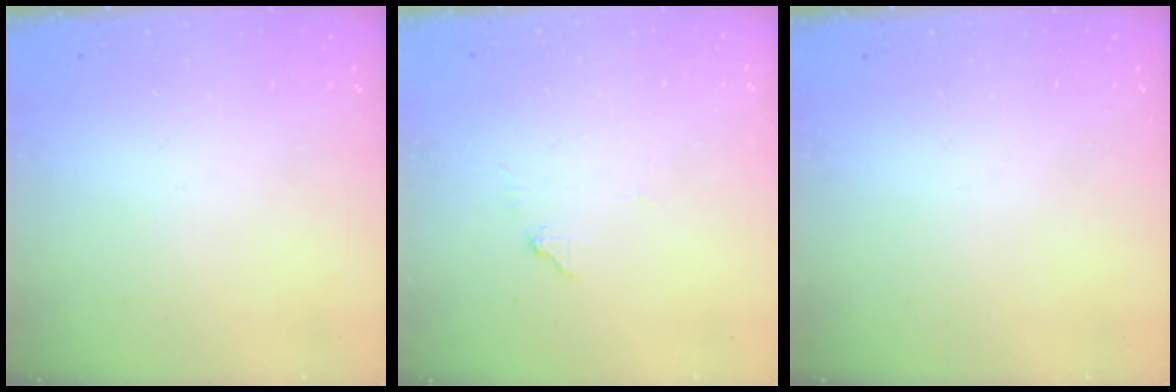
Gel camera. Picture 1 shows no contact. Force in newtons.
{"total": 5.9, "press": 5.9, "slide": 0.3}
{"total": 0.0}